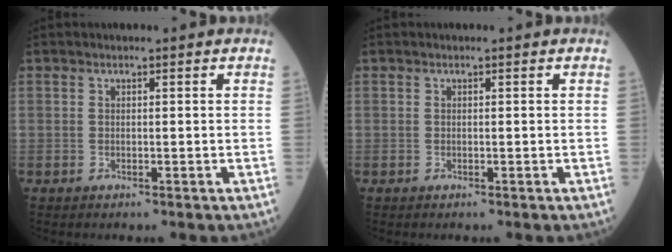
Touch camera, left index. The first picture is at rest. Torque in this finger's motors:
{"motor_torque": [-0.01, 0.01, 0.00, 0.00]}